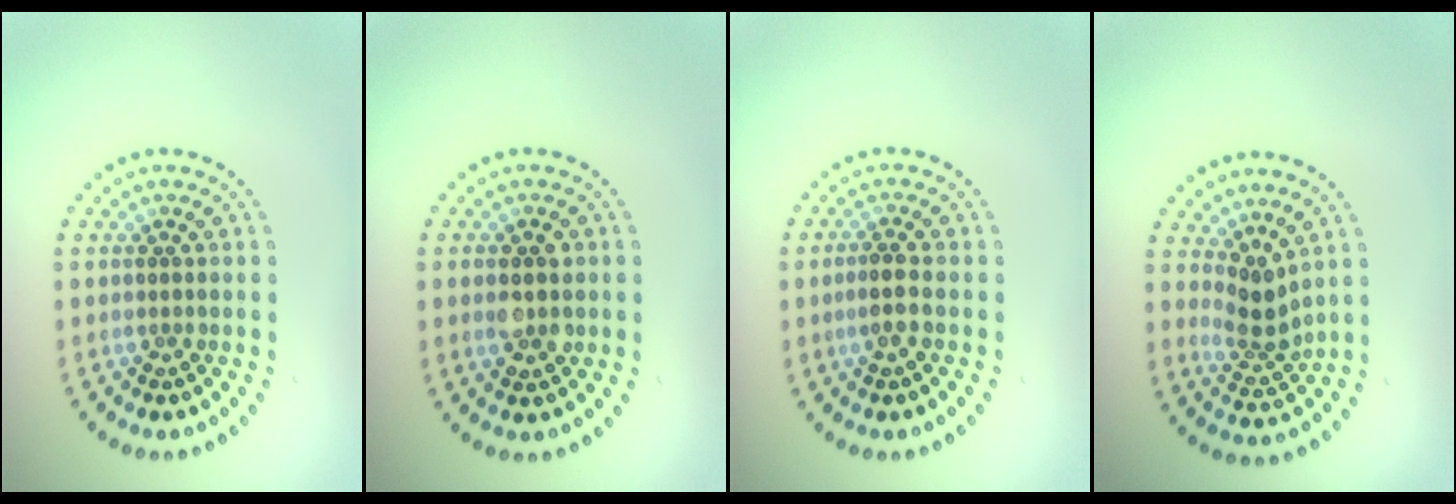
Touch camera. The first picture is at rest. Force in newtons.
{"total": 2.7, "press": 2.7, "slide": 0.2}
{"total": 2.0, "press": 1.7, "slide": 0.9}
{"total": 2.6, "press": 1.9, "slide": 1.8}